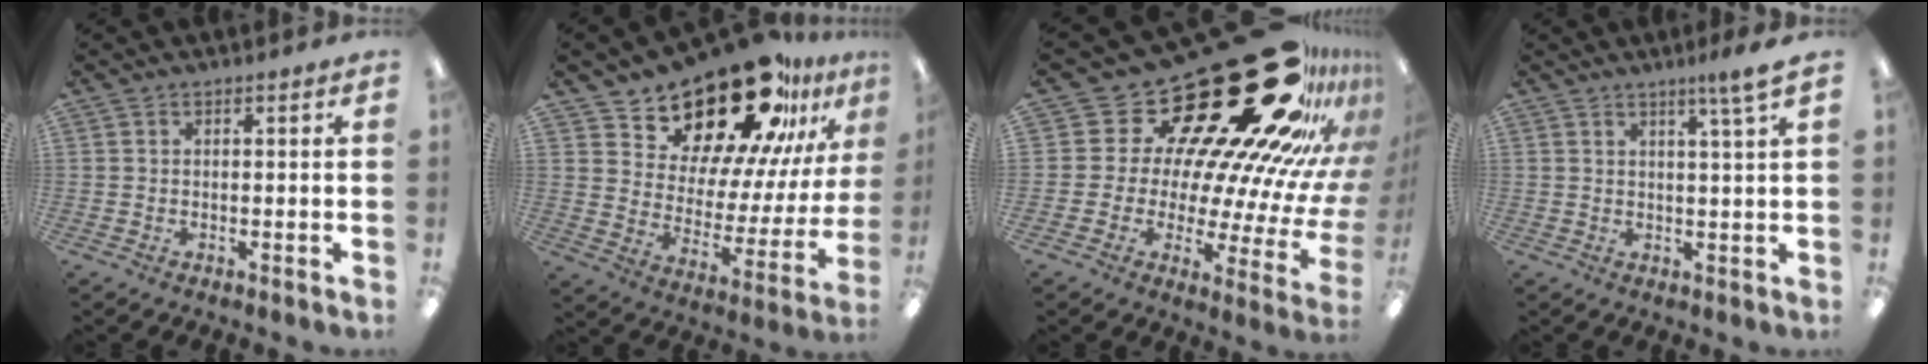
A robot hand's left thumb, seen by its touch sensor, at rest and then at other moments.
{"total": 24.9, "force": [19.9, 9.9, 11.1], "torque": [-0.169, -0.142, 0.341]}
{"total": 36.1, "force": [21.5, 16.0, 24.1], "torque": [-0.291, -0.213, 0.425]}
{"total": 4.1, "force": [3.0, -0.6, 2.8], "torque": [-0.053, -0.011, 0.048]}